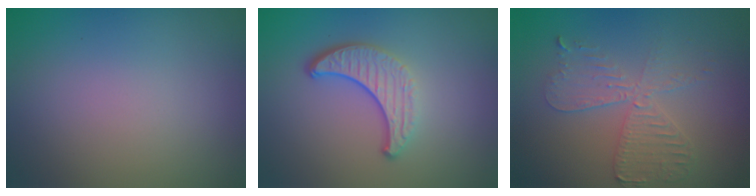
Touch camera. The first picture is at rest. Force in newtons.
{"total": 3.8, "press": 2.9, "slide": 2.4}
{"total": 4.0, "press": 3.6, "slide": 1.8}